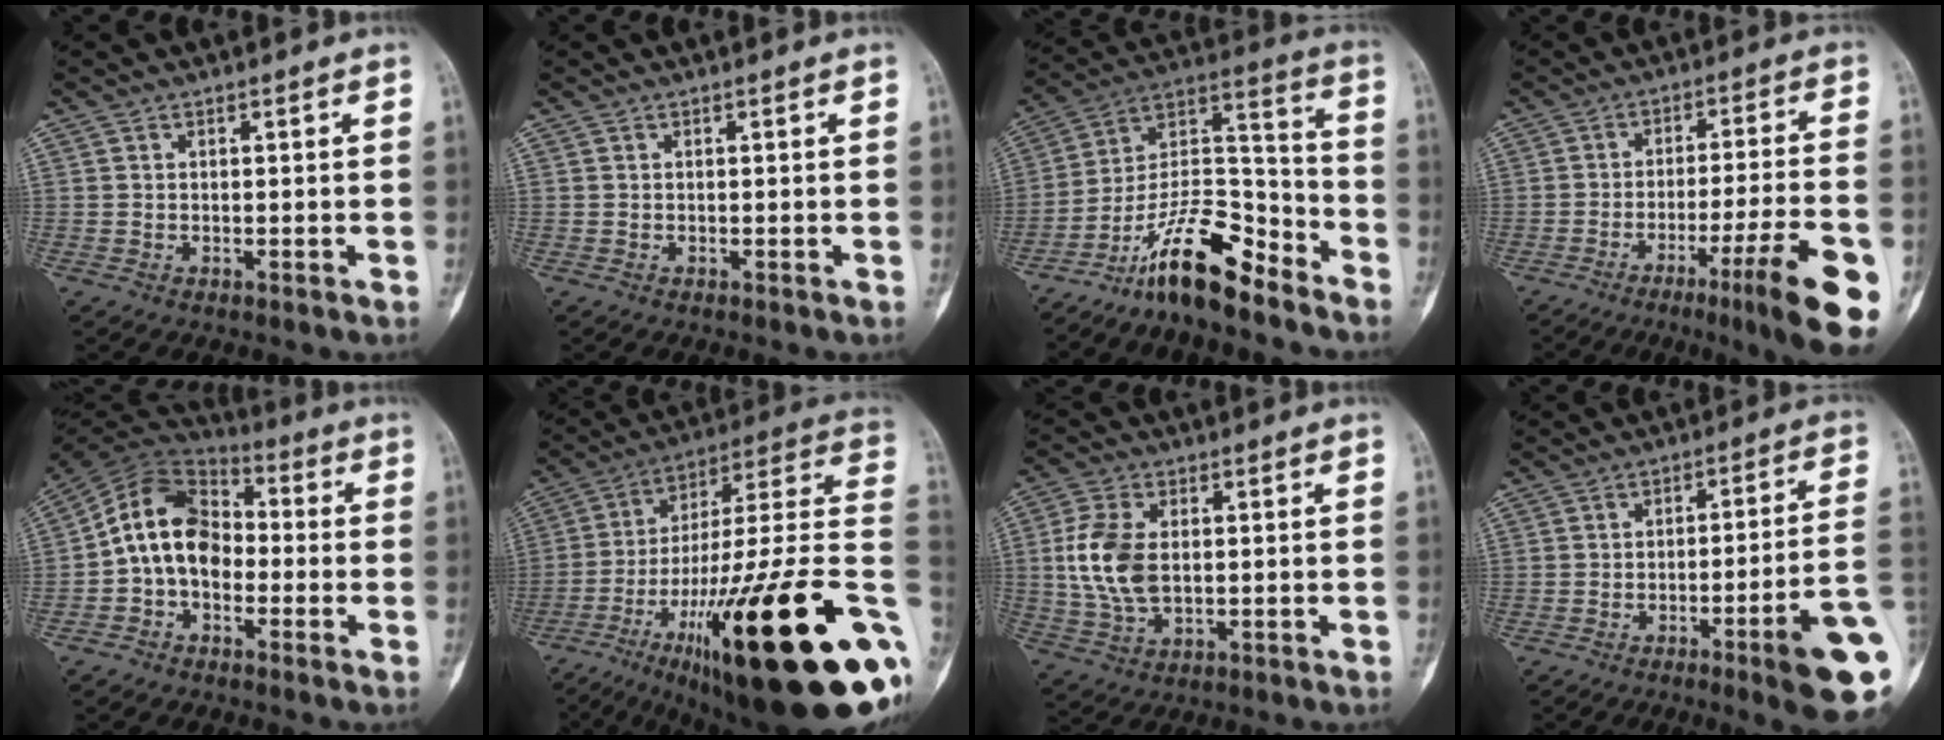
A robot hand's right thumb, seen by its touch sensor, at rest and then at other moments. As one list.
[{"total": 0.0}, {"total": 16.1, "force": [-12.0, 5.0, 9.6], "torque": [-0.154, 0.106, -0.215]}, {"total": 17.1, "force": [-8.0, 1.6, 15.0], "torque": [-0.184, 0.024, -0.113]}, {"total": 12.8, "force": [-1.9, 9.4, 8.5], "torque": [-0.130, 0.043, -0.050]}, {"total": 39.7, "force": [-12.3, 8.8, 36.7], "torque": [-0.487, 0.054, -0.195]}, {"total": 10.6, "force": [0.7, 6.4, 8.4], "torque": [-0.180, 0.001, 0.021]}, {"total": 15.0, "force": [-5.9, 1.1, 13.8], "torque": [-0.146, 0.023, -0.081]}]